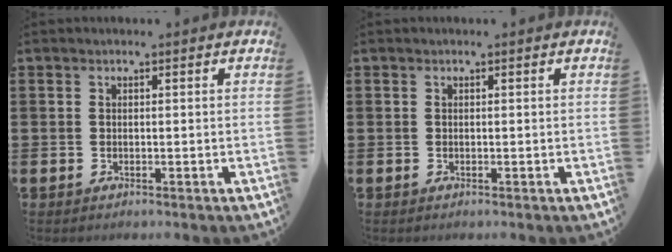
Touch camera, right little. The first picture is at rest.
{"total": 0.0}